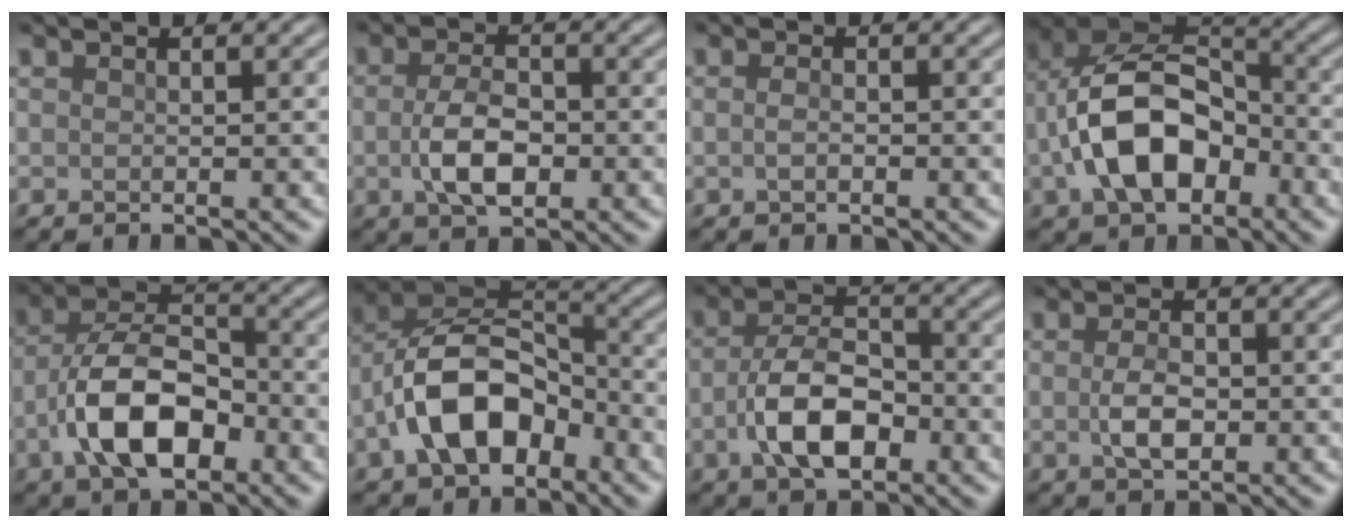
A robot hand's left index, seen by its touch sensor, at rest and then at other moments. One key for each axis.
{"total": 4.5, "fx": -0.9, "fy": 2.4, "fz": 3.7, "tx": -0.081, "ty": -0.002, "tz": -0.018}
{"total": 1.0, "fx": -0.3, "fy": 0.5, "fz": 0.9, "tx": -0.022, "ty": 0.000, "tz": -0.008}
{"total": 10.4, "fx": -2.5, "fy": 6.4, "fz": 7.7, "tx": -0.154, "ty": 0.016, "tz": -0.051}
{"total": 8.4, "fx": -3.1, "fy": 4.4, "fz": 6.4, "tx": -0.119, "ty": 0.012, "tz": -0.062}
{"total": 9.1, "fx": -3.5, "fy": 5.2, "fz": 6.6, "tx": -0.124, "ty": 0.021, "tz": -0.072}
{"total": 6.4, "fx": -2.1, "fy": 3.4, "fz": 5.0, "tx": -0.095, "ty": 0.001, "tz": -0.042}
{"total": 2.9, "fx": -0.4, "fy": 1.6, "fz": 2.4, "tx": -0.050, "ty": -0.002, "tz": -0.007}